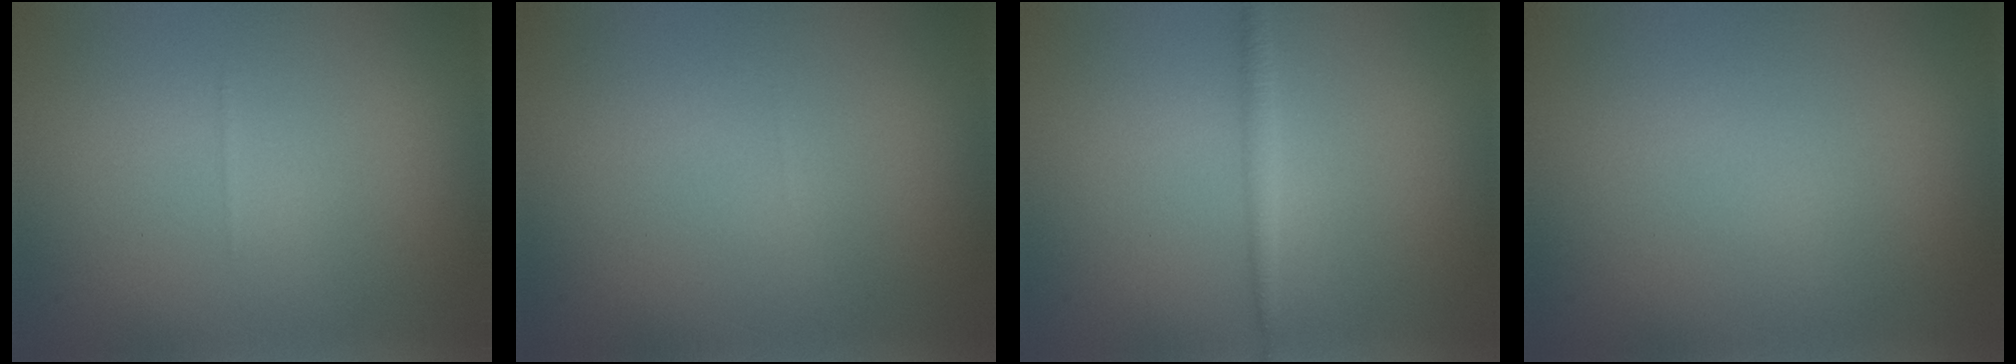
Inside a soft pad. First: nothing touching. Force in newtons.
{"total": 0.0}
{"total": 1.3, "press": 1.3, "slide": 0.1}
{"total": 0.0}